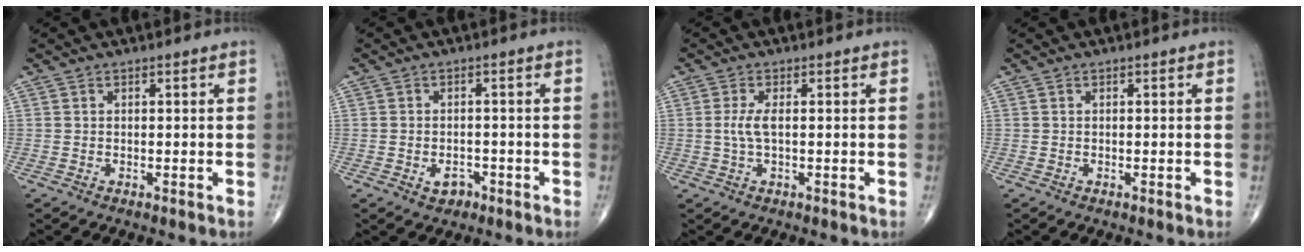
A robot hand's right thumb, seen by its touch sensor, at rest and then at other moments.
{"total": 2.9, "force": [-1.4, 2.1, 1.5], "torque": [-0.013, 0.009, -0.017]}
{"total": 3.0, "force": [0.0, 0.9, 2.9], "torque": [-0.075, 0.001, 0.000]}
{"total": 0.0}